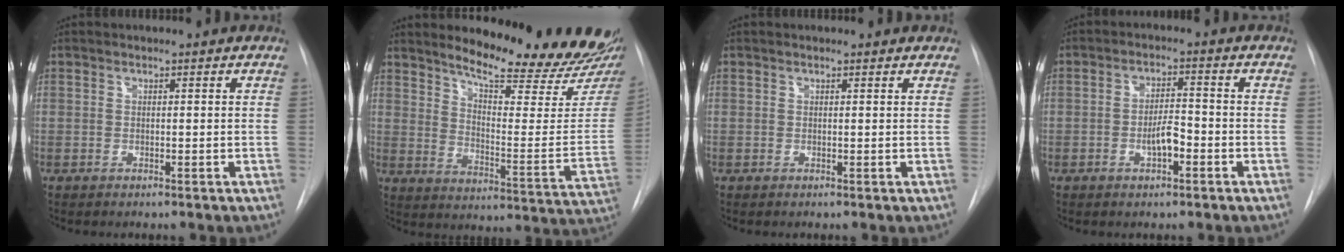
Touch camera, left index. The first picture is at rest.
{"total": 20.8, "force": [18.7, 3.1, 8.5], "torque": [-0.117, -0.094, 0.237]}
{"total": 1.6, "force": [1.5, 0.4, 0.3], "torque": [-0.013, 0.012, 0.014]}
{"total": 3.9, "force": [-1.5, 1.3, 3.4], "torque": [-0.062, 0.007, -0.026]}